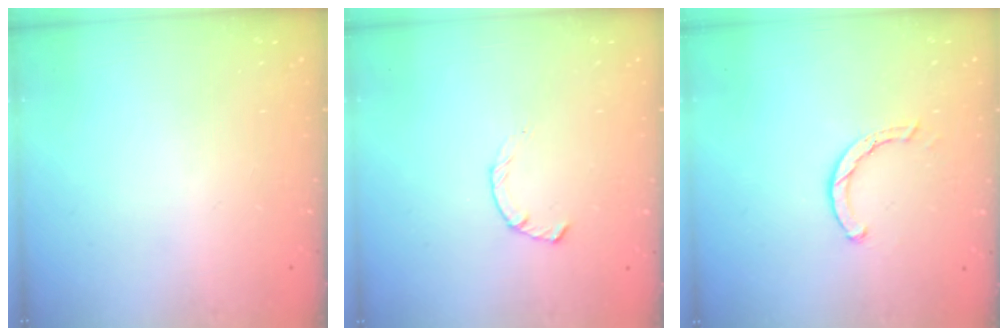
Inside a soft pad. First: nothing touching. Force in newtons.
{"total": 2.3, "press": 2.2, "slide": 0.4}
{"total": 1.6, "press": 1.6, "slide": 0.2}